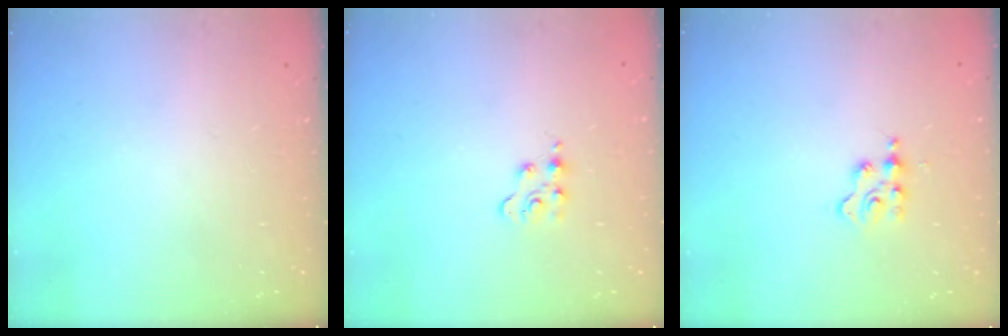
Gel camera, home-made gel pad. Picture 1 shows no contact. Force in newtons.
{"total": 3.0, "press": 3.0, "slide": 0.4}
{"total": 2.3, "press": 2.2, "slide": 0.5}